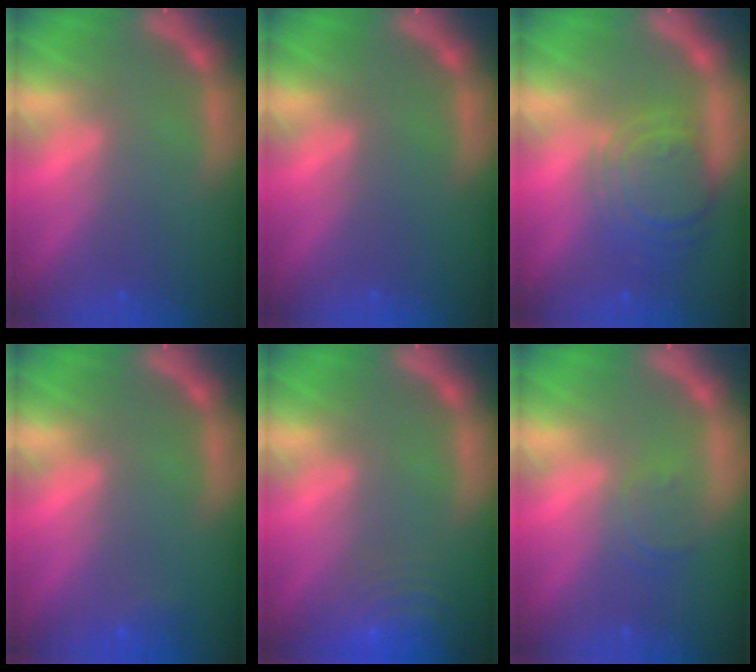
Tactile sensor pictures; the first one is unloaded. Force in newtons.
{"total": 0.0}
{"total": 7.1}
{"total": 1.4}
{"total": 9.1}
{"total": 1.9}